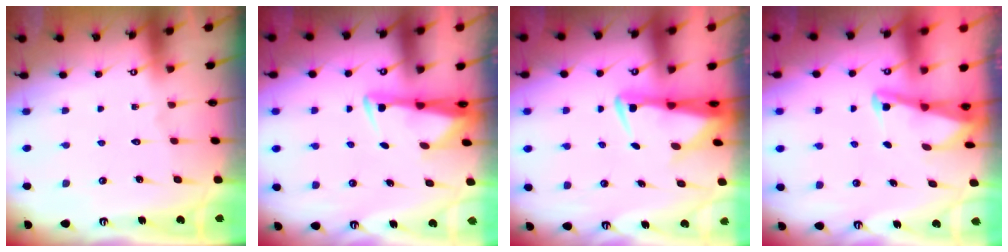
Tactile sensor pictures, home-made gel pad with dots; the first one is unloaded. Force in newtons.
{"total": 2.9, "press": 2.7, "slide": 0.9}
{"total": 3.2, "press": 3.2, "slide": 0.6}
{"total": 2.2, "press": 2.2, "slide": 0.3}